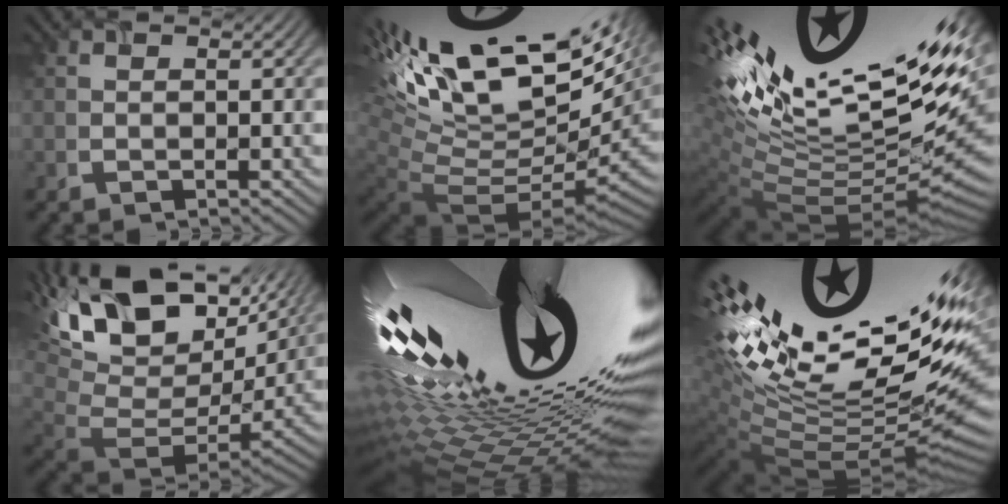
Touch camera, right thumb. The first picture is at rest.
{"total": 17.3, "force": [6.9, 7.1, 14.2], "torque": [-0.219, 0.026, 0.162]}
{"total": 18.7, "force": [6.3, 7.2, 16.1], "torque": [-0.254, 0.011, 0.152]}
{"total": 18.4, "force": [8.1, 10.0, 13.2], "torque": [-0.239, 0.012, 0.157]}
{"total": 22.1, "force": [4.6, 8.5, 19.8], "torque": [-0.317, -0.030, 0.084]}
{"total": 19.8, "force": [6.8, 8.0, 16.9], "torque": [-0.268, 0.018, 0.154]}